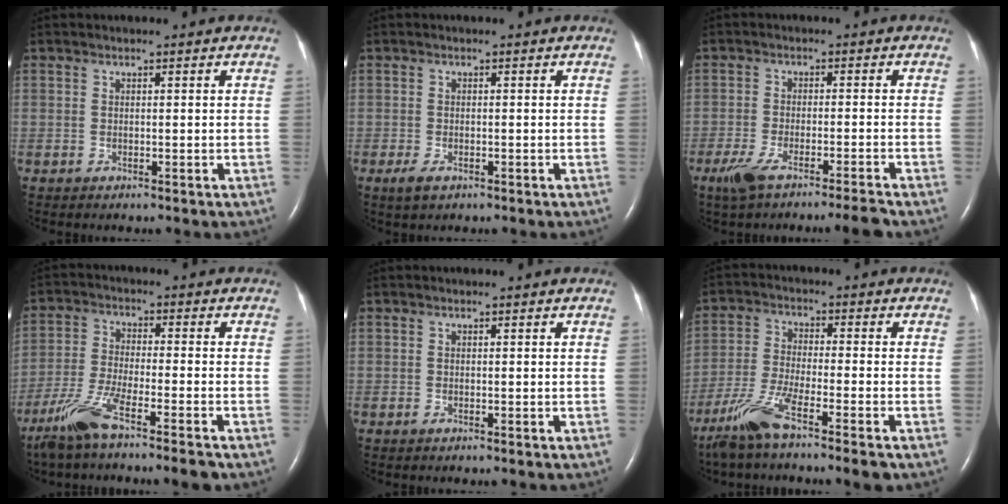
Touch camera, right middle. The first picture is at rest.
{"total": 2.1, "force": [-1.1, 1.0, 1.5], "torque": [-0.036, -0.002, -0.018]}
{"total": 7.0, "force": [-5.4, -0.4, 4.5], "torque": [-0.081, -0.015, -0.097]}
{"total": 8.6, "force": [-6.2, 0.0, 6.0], "torque": [-0.128, -0.020, -0.121]}
{"total": 0.0}
{"total": 8.4, "force": [-5.9, 0.0, 6.1], "torque": [-0.130, -0.022, -0.116]}